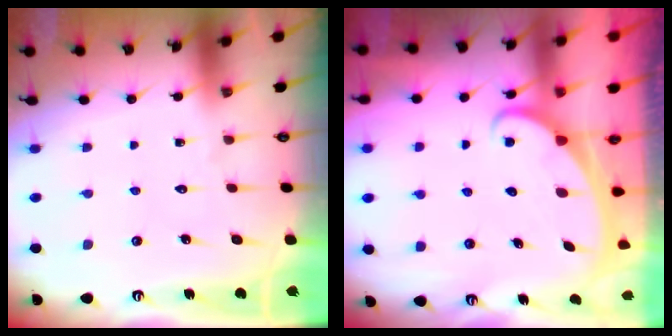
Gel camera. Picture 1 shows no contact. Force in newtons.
{"total": 2.0, "press": 2.0, "slide": 0.1}